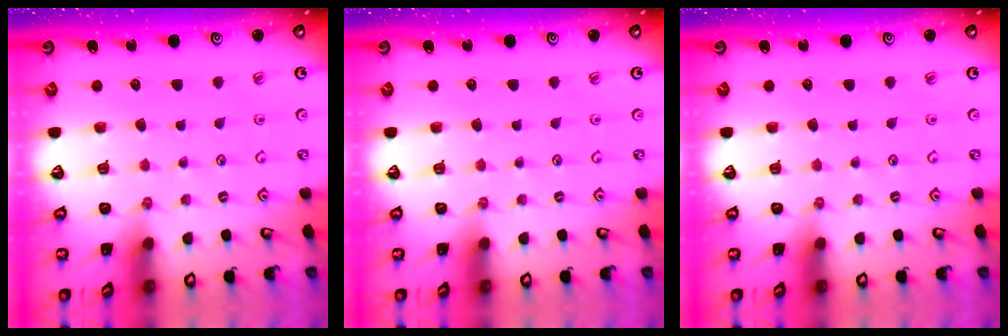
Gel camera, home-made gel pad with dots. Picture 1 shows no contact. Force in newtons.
{"total": 0.0}
{"total": 0.0}